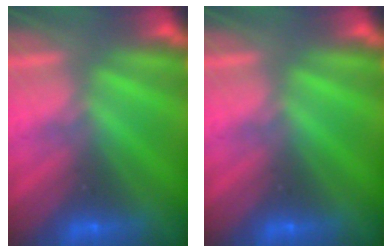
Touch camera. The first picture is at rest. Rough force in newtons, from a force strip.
{"total": 0.0}